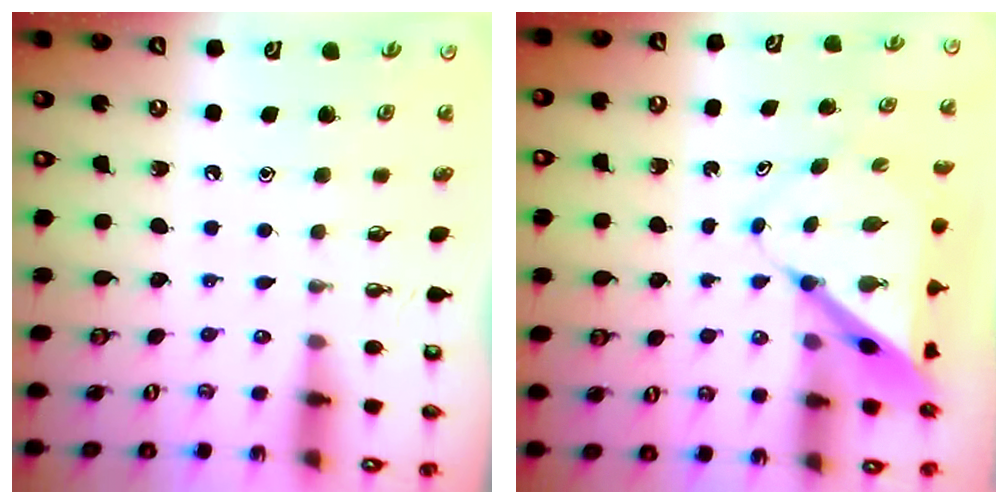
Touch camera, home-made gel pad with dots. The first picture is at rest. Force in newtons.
{"total": 7.0, "press": 7.0, "slide": 0.7}